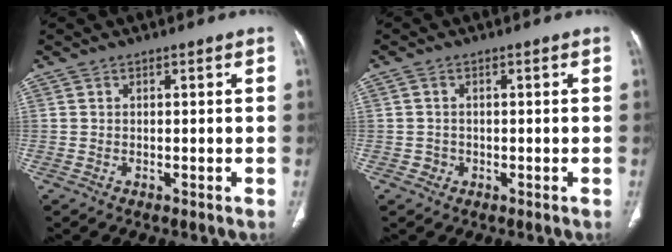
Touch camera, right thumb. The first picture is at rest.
{"total": 1.6, "force": [-0.4, 1.5, 0.2], "torque": [0.002, 0.006, -0.009]}